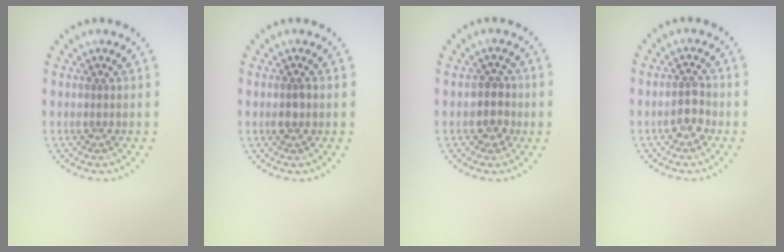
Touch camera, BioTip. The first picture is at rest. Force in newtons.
{"total": 1.3, "press": 1.3, "slide": 0.3}
{"total": 2.1, "press": 1.9, "slide": 0.8}
{"total": 2.0, "press": 1.9, "slide": 0.6}